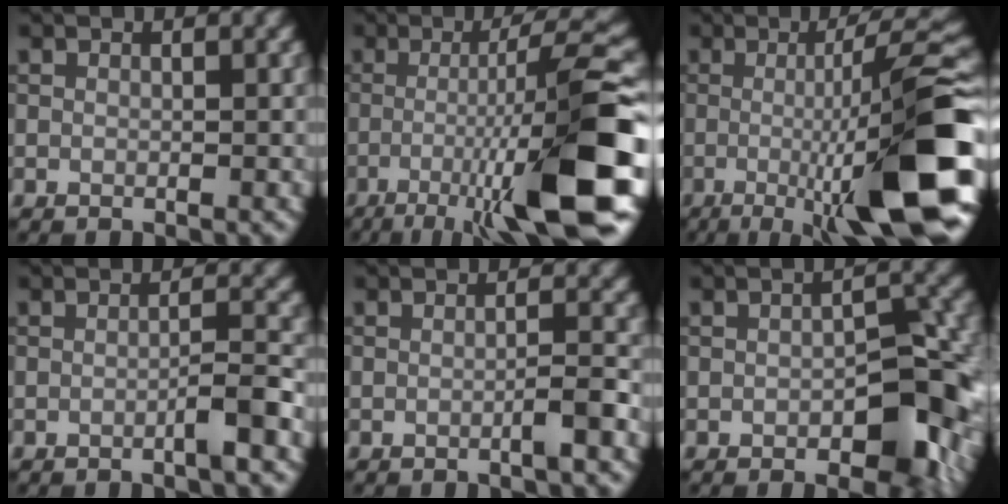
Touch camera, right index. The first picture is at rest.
{"total": 12.8, "force": [-4.2, 1.6, 11.9], "torque": [-0.162, 0.020, -0.069]}
{"total": 14.2, "force": [-2.7, 2.4, 13.7], "torque": [-0.177, 0.010, -0.043]}
{"total": 2.1, "force": [-1.0, 0.1, 1.9], "torque": [-0.028, 0.009, -0.021]}
{"total": 1.6, "force": [-0.7, 0.0, 1.4], "torque": [-0.022, 0.006, -0.017]}
{"total": 6.4, "force": [-2.0, 3.1, 5.3], "torque": [-0.062, 0.005, -0.029]}